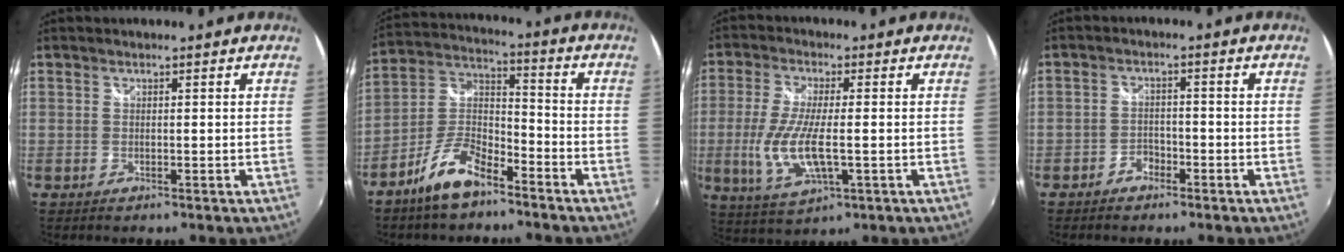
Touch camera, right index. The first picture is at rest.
{"total": 10.6, "force": [-7.3, 3.8, 6.7], "torque": [-0.146, 0.017, -0.136]}
{"total": 10.8, "force": [-2.0, 3.3, 10.1], "torque": [-0.212, -0.017, -0.033]}
{"total": 2.9, "force": [-2.2, 1.8, 0.8], "torque": [-0.023, 0.006, -0.036]}